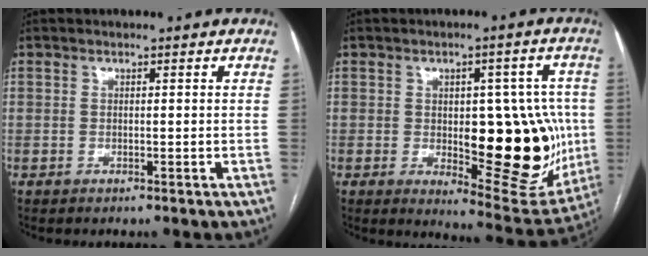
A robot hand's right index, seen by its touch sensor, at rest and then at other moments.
{"total": 18.4, "force": [-1.6, 7.4, 16.8], "torque": [-0.194, 0.004, -0.001]}